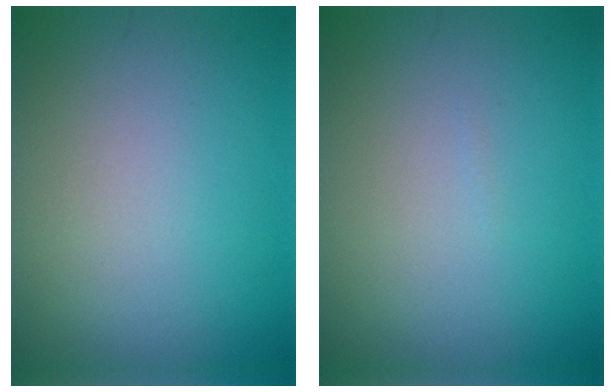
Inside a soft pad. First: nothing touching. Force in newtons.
{"total": 0.0}